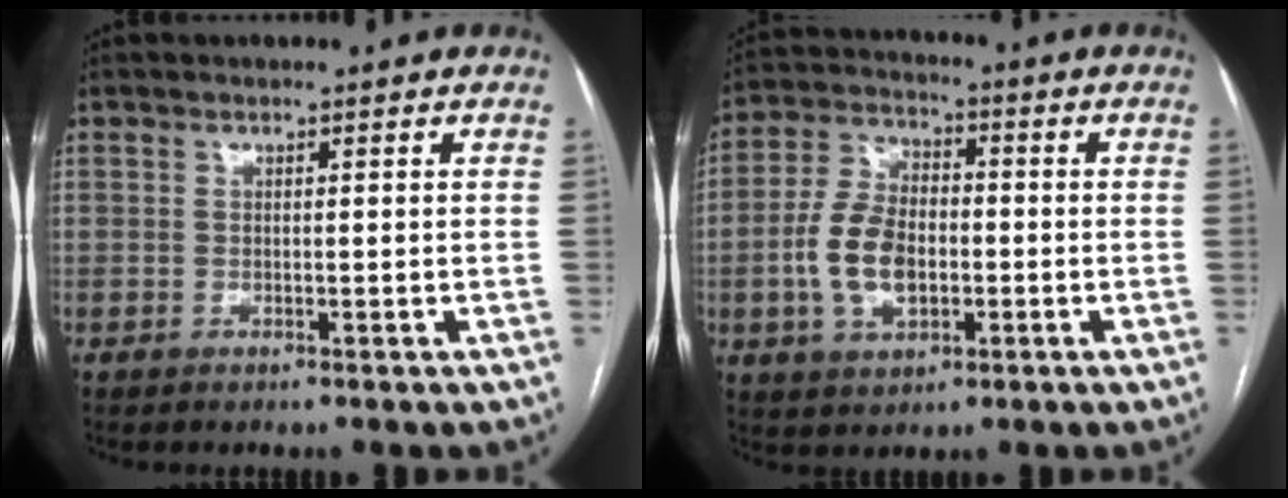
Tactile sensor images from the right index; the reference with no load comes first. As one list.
[{"total": 10.1, "force": [-1.9, 5.9, 8.0], "torque": [-0.174, 0.016, -0.033]}]